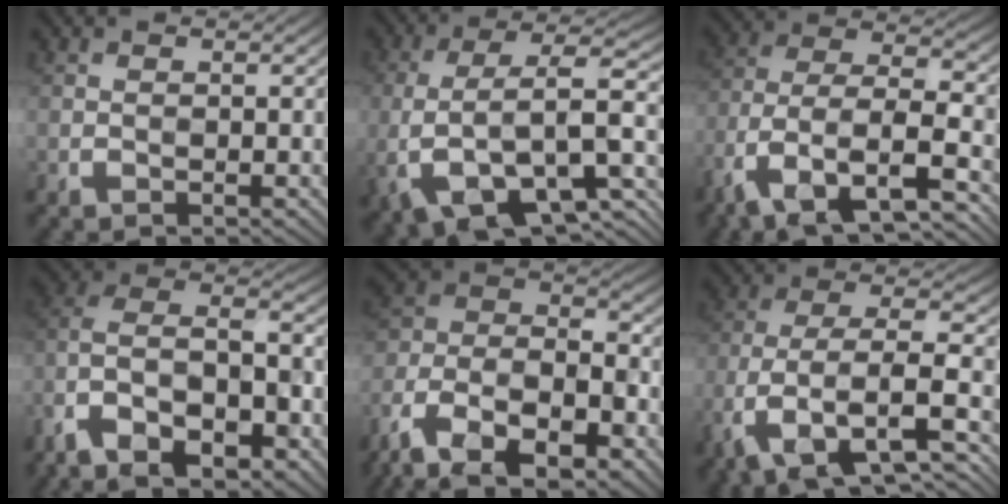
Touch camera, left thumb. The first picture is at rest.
{"total": 13.3, "force": [-2.7, 6.4, 11.3], "torque": [-0.229, -0.010, -0.040]}
{"total": 13.1, "force": [-8.0, 5.7, 8.8], "torque": [-0.195, -0.014, -0.148]}
{"total": 14.3, "force": [-8.6, 7.0, 9.0], "torque": [-0.214, -0.026, -0.143]}
{"total": 16.3, "force": [-10.7, 7.8, 9.6], "torque": [-0.232, -0.026, -0.200]}
{"total": 12.5, "force": [-6.3, 5.7, 9.2], "torque": [-0.196, -0.012, -0.113]}